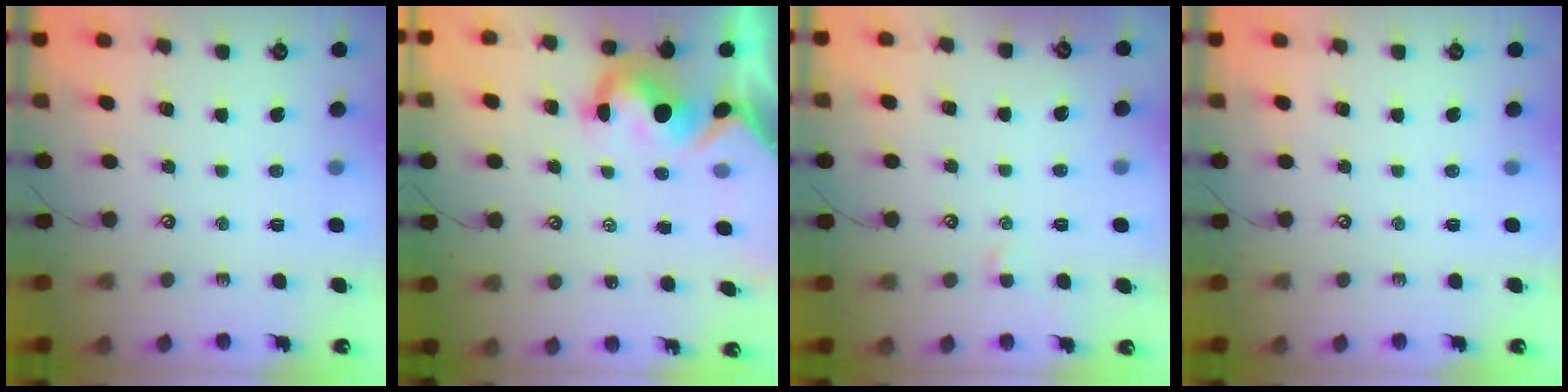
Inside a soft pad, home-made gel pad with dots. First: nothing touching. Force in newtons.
{"total": 7.3, "press": 7.2, "slide": 1.0}
{"total": 0.7, "press": 0.5, "slide": 0.5}
{"total": 0.0}